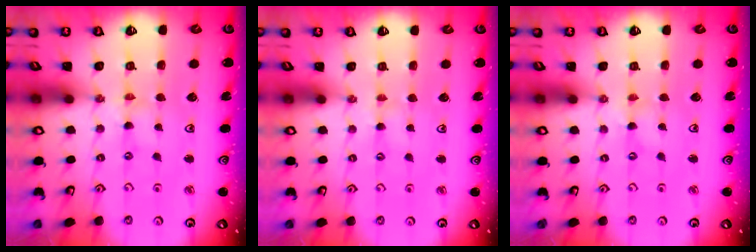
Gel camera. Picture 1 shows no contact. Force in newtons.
{"total": 2.6, "press": 2.6, "slide": 0.4}
{"total": 0.0}